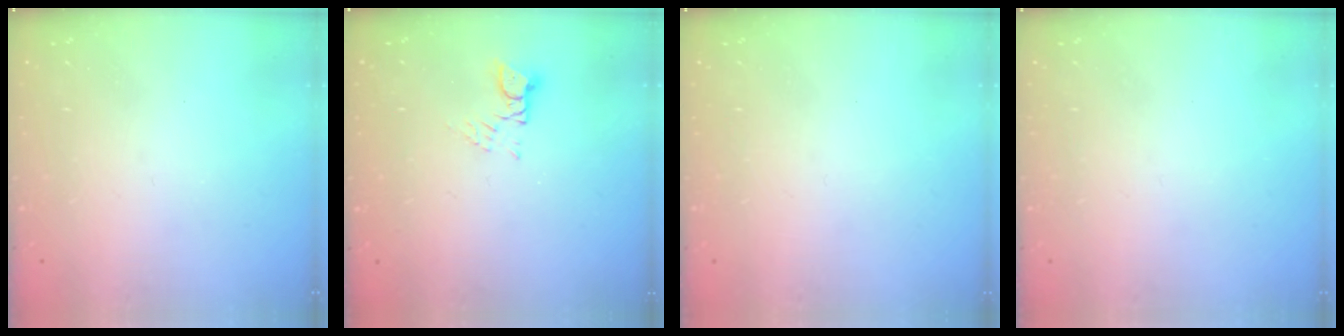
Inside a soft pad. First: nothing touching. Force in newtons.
{"total": 3.2, "press": 3.2, "slide": 0.4}
{"total": 0.0}
{"total": 0.0}